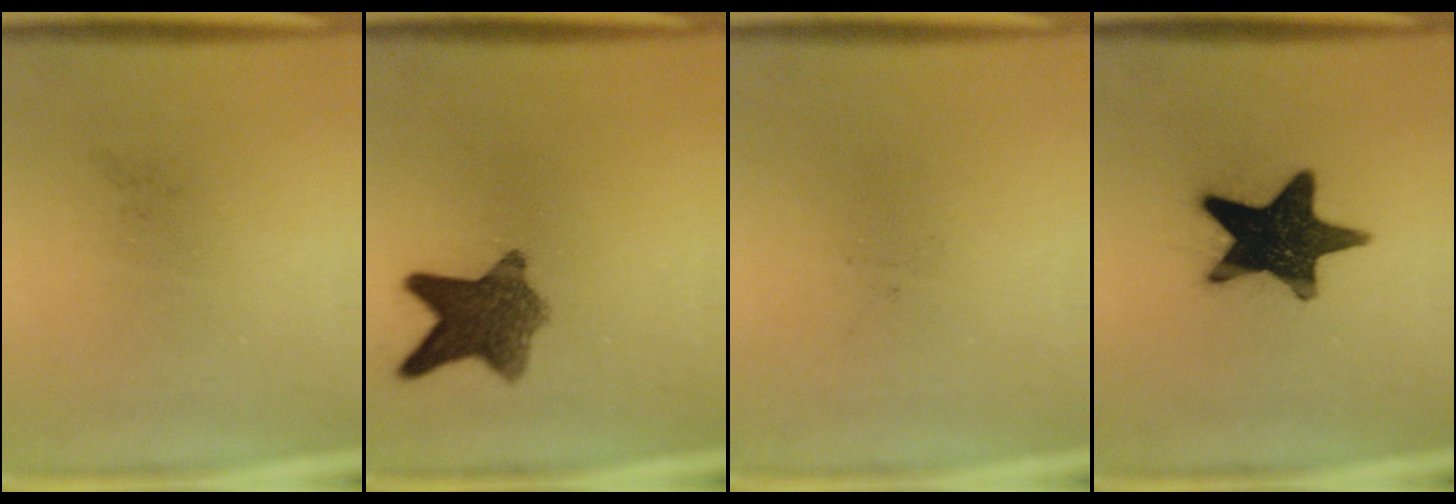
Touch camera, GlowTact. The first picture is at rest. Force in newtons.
{"total": 8.8}
{"total": 0.0}
{"total": 17.4}